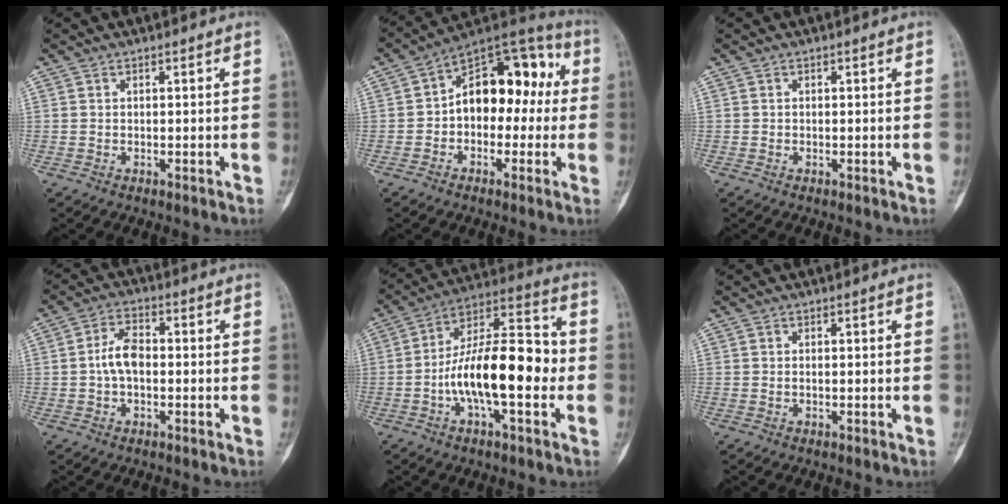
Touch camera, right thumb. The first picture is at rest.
{"total": 15.9, "force": [0.5, 10.1, 12.2], "torque": [-0.127, 0.053, -0.007]}
{"total": 0.0}
{"total": 5.8, "force": [-0.5, 3.5, 4.6], "torque": [-0.082, 0.020, -0.017]}
{"total": 18.7, "force": [-3.3, 7.3, 17.0], "torque": [-0.271, 0.041, -0.063]}
{"total": 0.0}